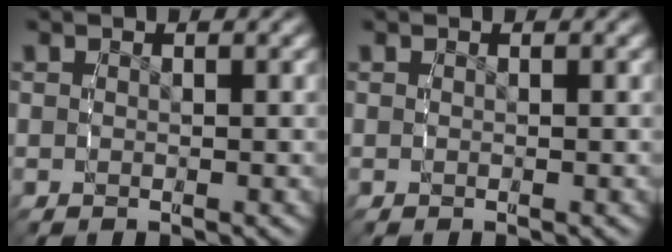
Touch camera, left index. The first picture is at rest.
{"total": 0.0}